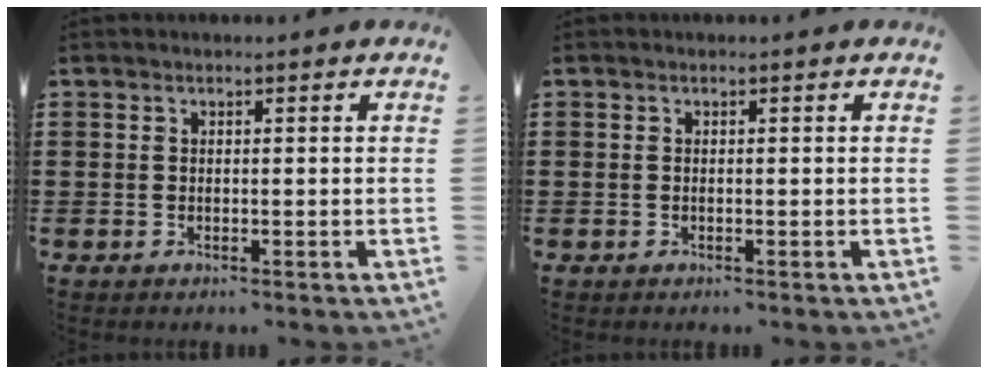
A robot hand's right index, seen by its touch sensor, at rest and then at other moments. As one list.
[{"total": 0.0}]